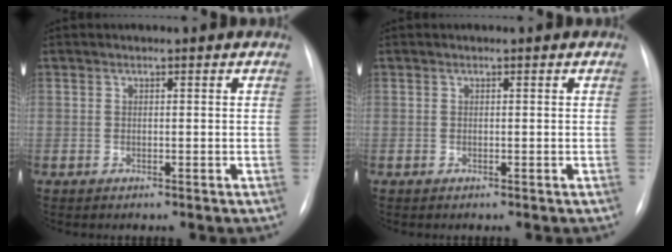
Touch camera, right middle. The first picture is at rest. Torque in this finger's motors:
{"motor_torque": [0.47, -0.70, -0.02, 0.01]}